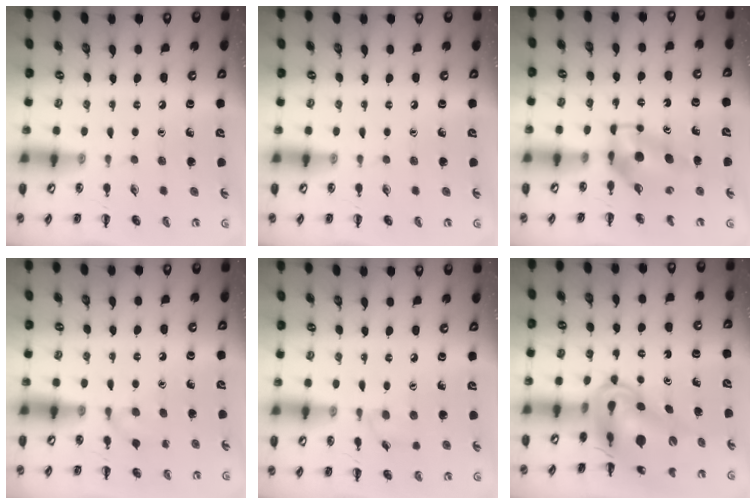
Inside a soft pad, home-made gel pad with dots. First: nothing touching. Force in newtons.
{"total": 0.0}
{"total": 5.7, "press": 5.6, "slide": 1.1}
{"total": 5.6, "press": 5.3, "slide": 1.6}
{"total": 4.3, "press": 3.9, "slide": 1.7}
{"total": 10.2, "press": 9.6, "slide": 3.5}